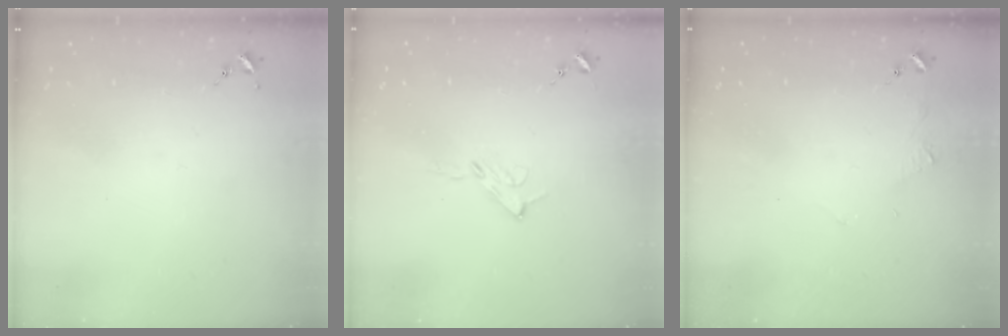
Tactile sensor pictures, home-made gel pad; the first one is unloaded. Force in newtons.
{"total": 5.3, "press": 5.3, "slide": 0.7}
{"total": 3.9, "press": 3.8, "slide": 0.5}